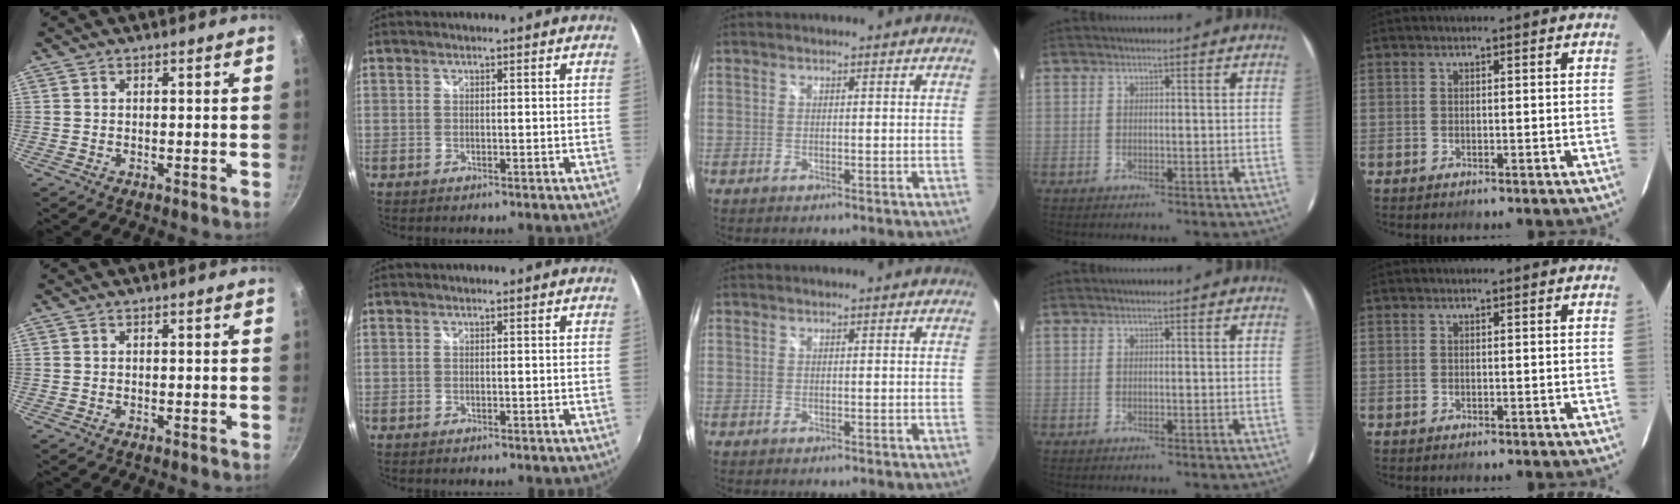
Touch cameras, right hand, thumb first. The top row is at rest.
{}